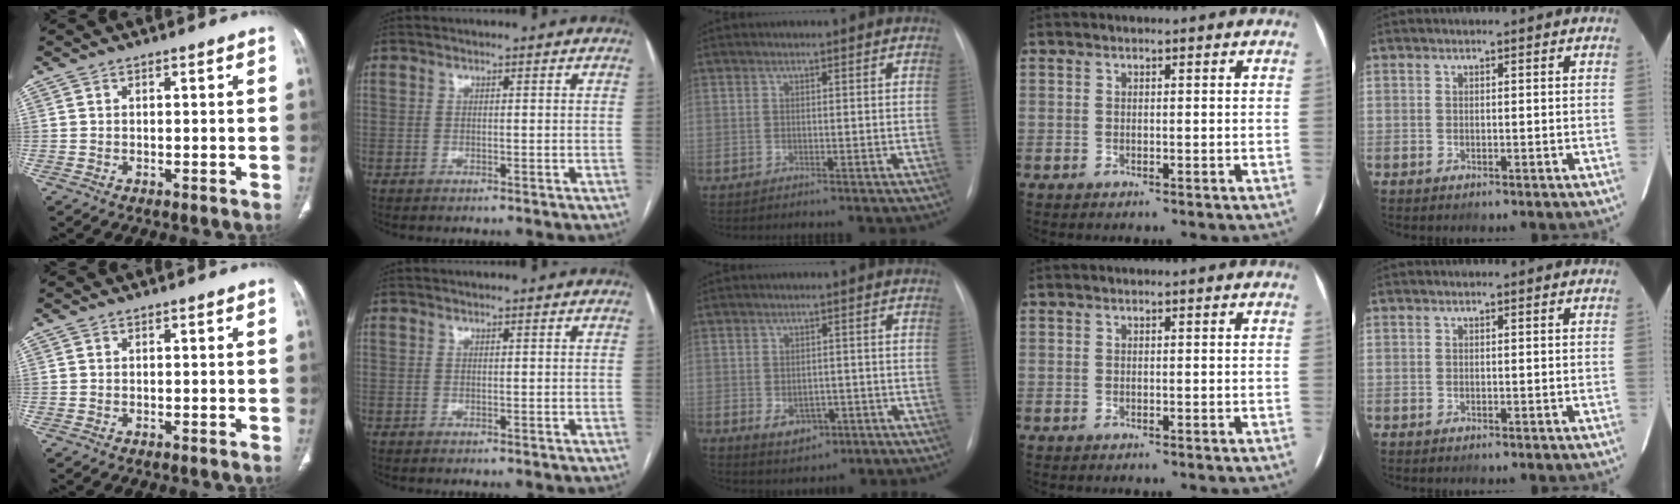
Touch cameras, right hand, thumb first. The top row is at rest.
{"middle": {"total": 4.1, "force": [-1.4, 2.9, 2.6], "torque": [-0.036, 0.002, -0.007]}}